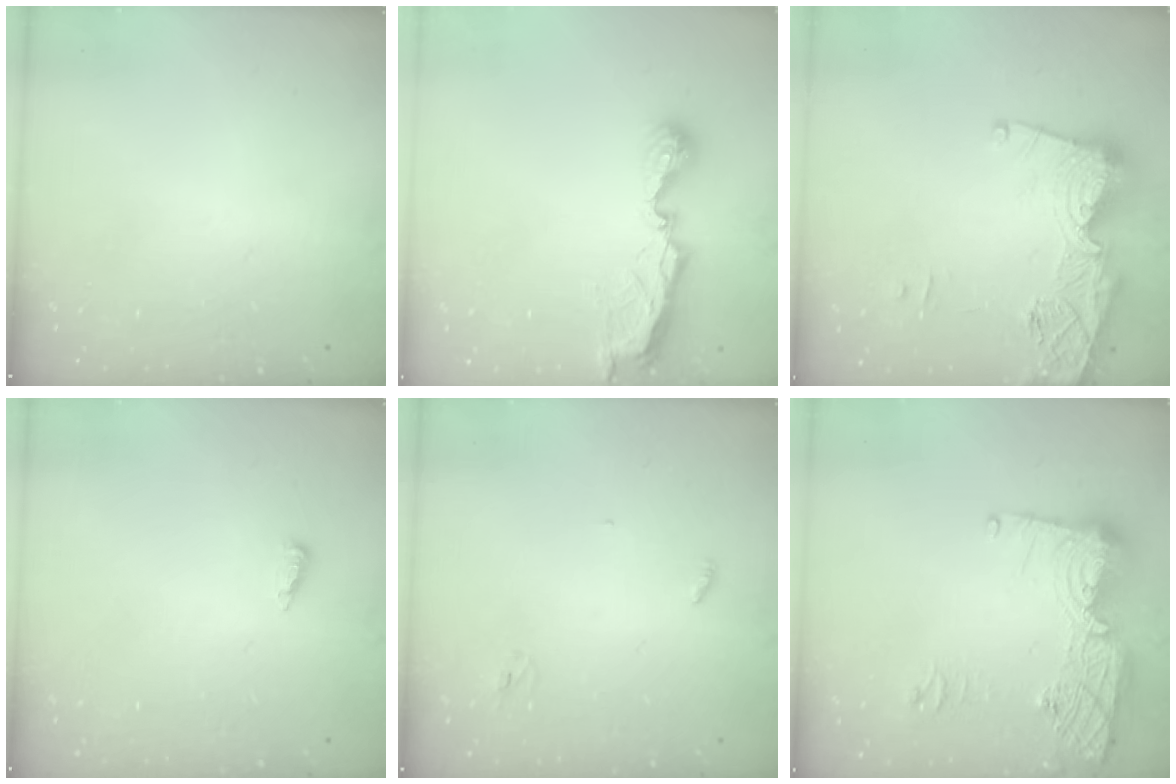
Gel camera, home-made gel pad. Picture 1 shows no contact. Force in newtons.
{"total": 7.7, "press": 7.6, "slide": 0.7}
{"total": 17.9, "press": 17.8, "slide": 1.7}
{"total": 4.3, "press": 4.2, "slide": 0.9}
{"total": 2.8, "press": 2.8, "slide": 0.2}
{"total": 15.6, "press": 15.6, "slide": 1.3}